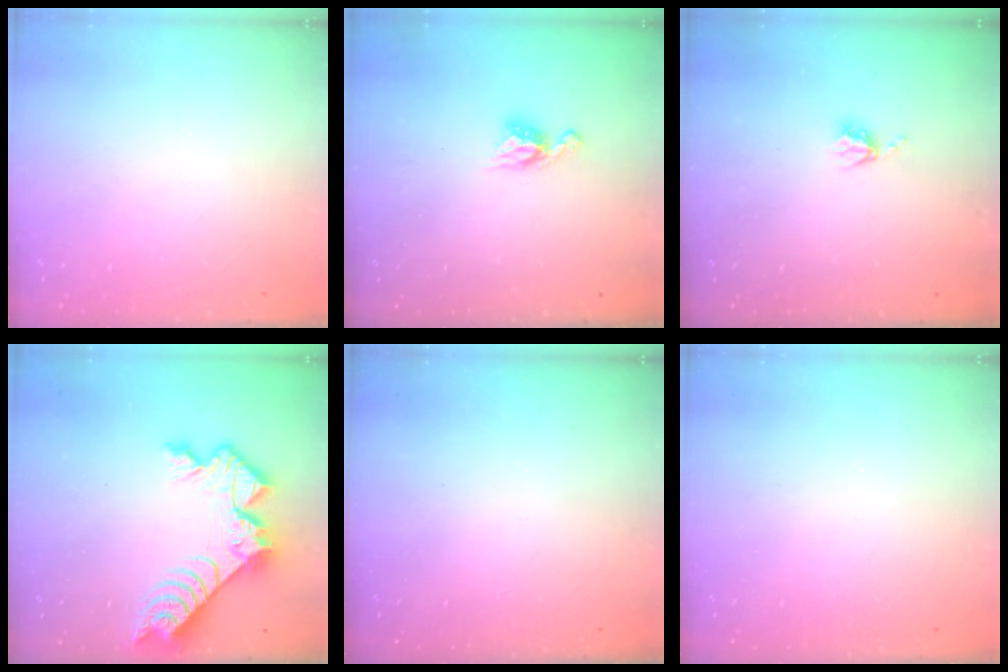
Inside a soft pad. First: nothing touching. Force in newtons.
{"total": 6.7, "press": 6.7, "slide": 0.4}
{"total": 3.8, "press": 3.7, "slide": 0.5}
{"total": 11.8, "press": 11.7, "slide": 0.8}
{"total": 0.0}
{"total": 0.0}